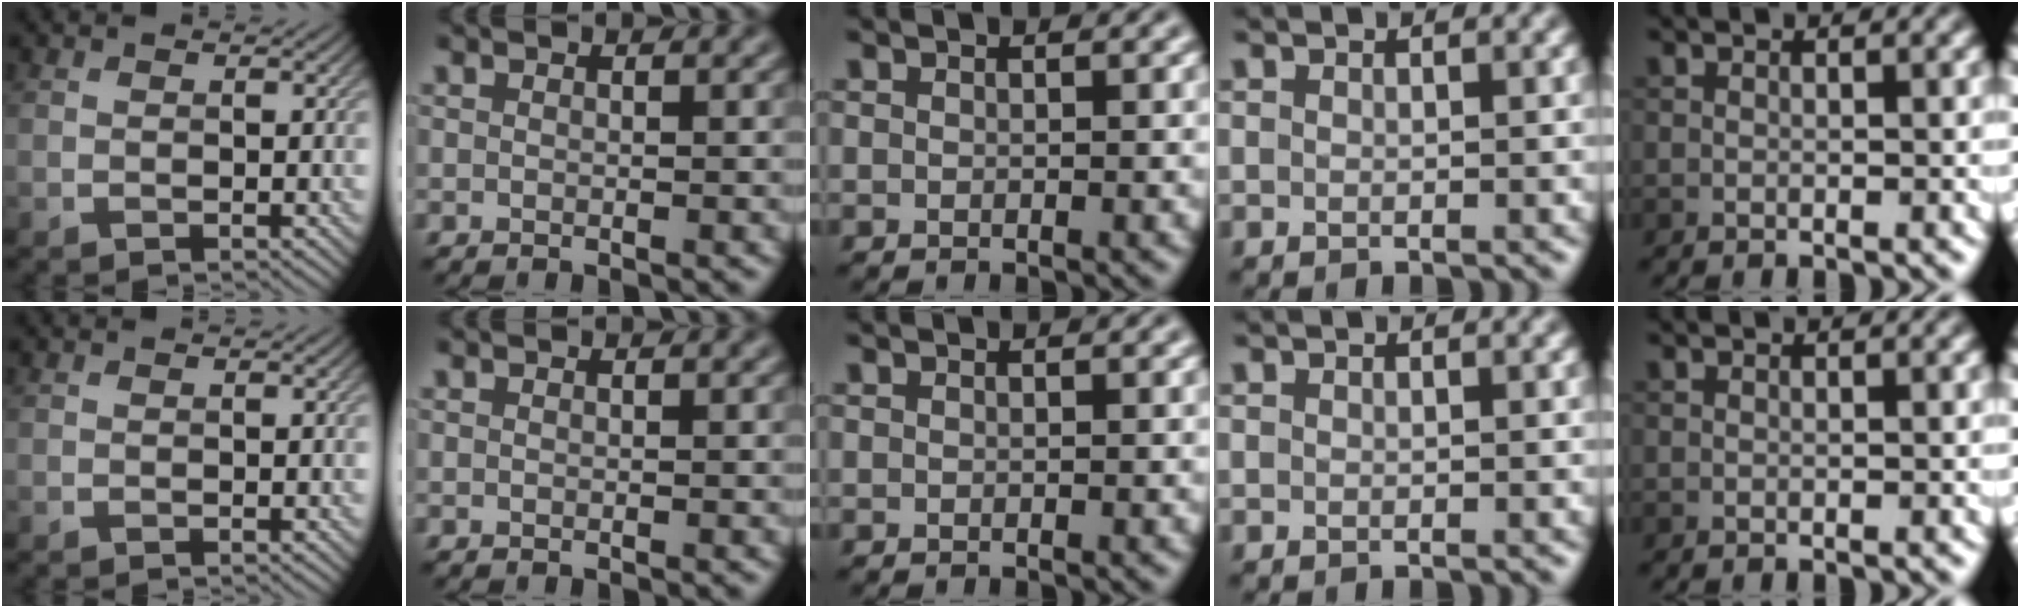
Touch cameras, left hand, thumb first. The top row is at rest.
{}